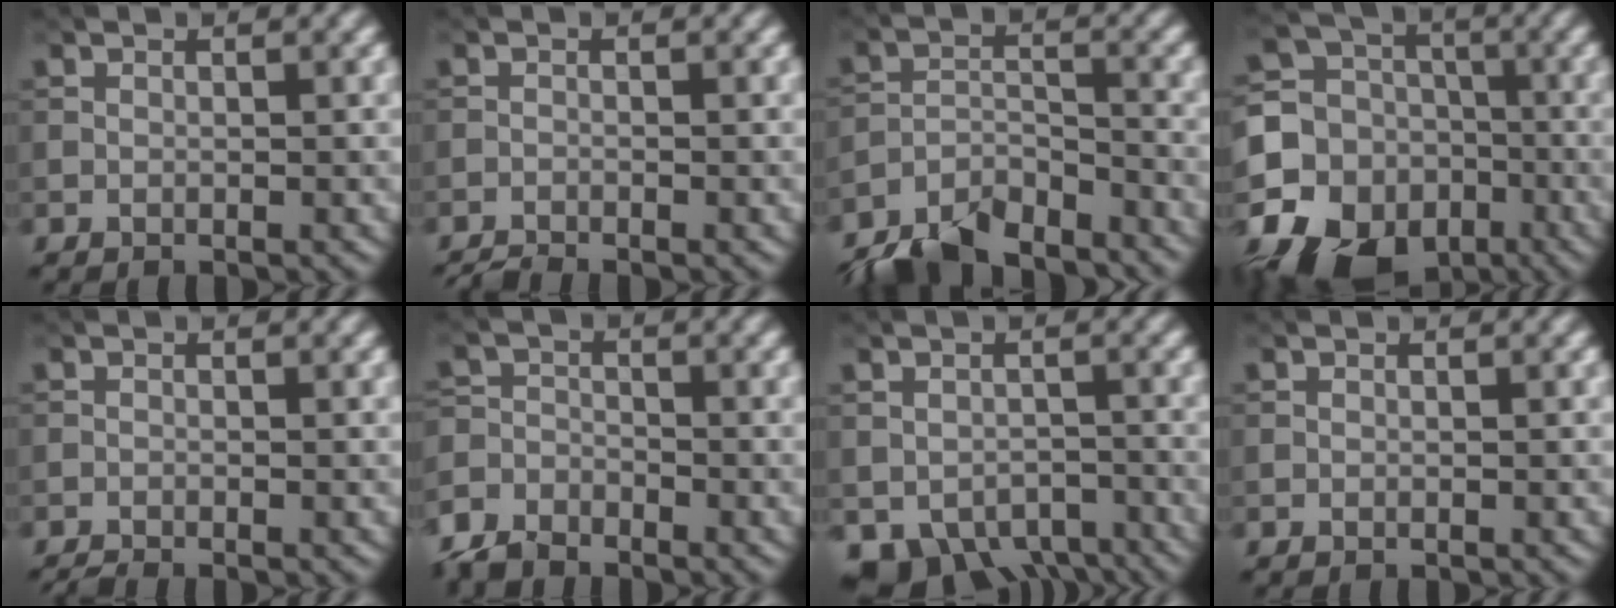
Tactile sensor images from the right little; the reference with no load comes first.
{"total": 1.5, "force": [-1.5, 0.0, 0.4], "torque": [-0.010, -0.004, -0.034]}
{"total": 7.9, "force": [-6.8, 2.5, 3.1], "torque": [-0.052, -0.010, -0.133]}
{"total": 16.0, "force": [-8.9, 12.4, 4.6], "torque": [-0.098, -0.056, -0.160]}
{"total": 1.1, "force": [-1.1, 0.0, 0.3], "torque": [-0.003, -0.004, -0.025]}
{"total": 4.2, "force": [-3.7, 1.9, 0.7], "torque": [-0.013, -0.011, -0.076]}
{"total": 6.1, "force": [-3.8, 3.9, 2.6], "torque": [-0.038, -0.030, -0.048]}
{"total": 0.0}